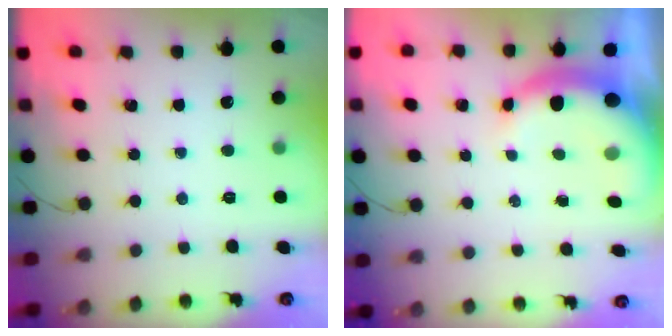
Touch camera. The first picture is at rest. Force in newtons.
{"total": 8.6, "press": 8.5, "slide": 1.2}